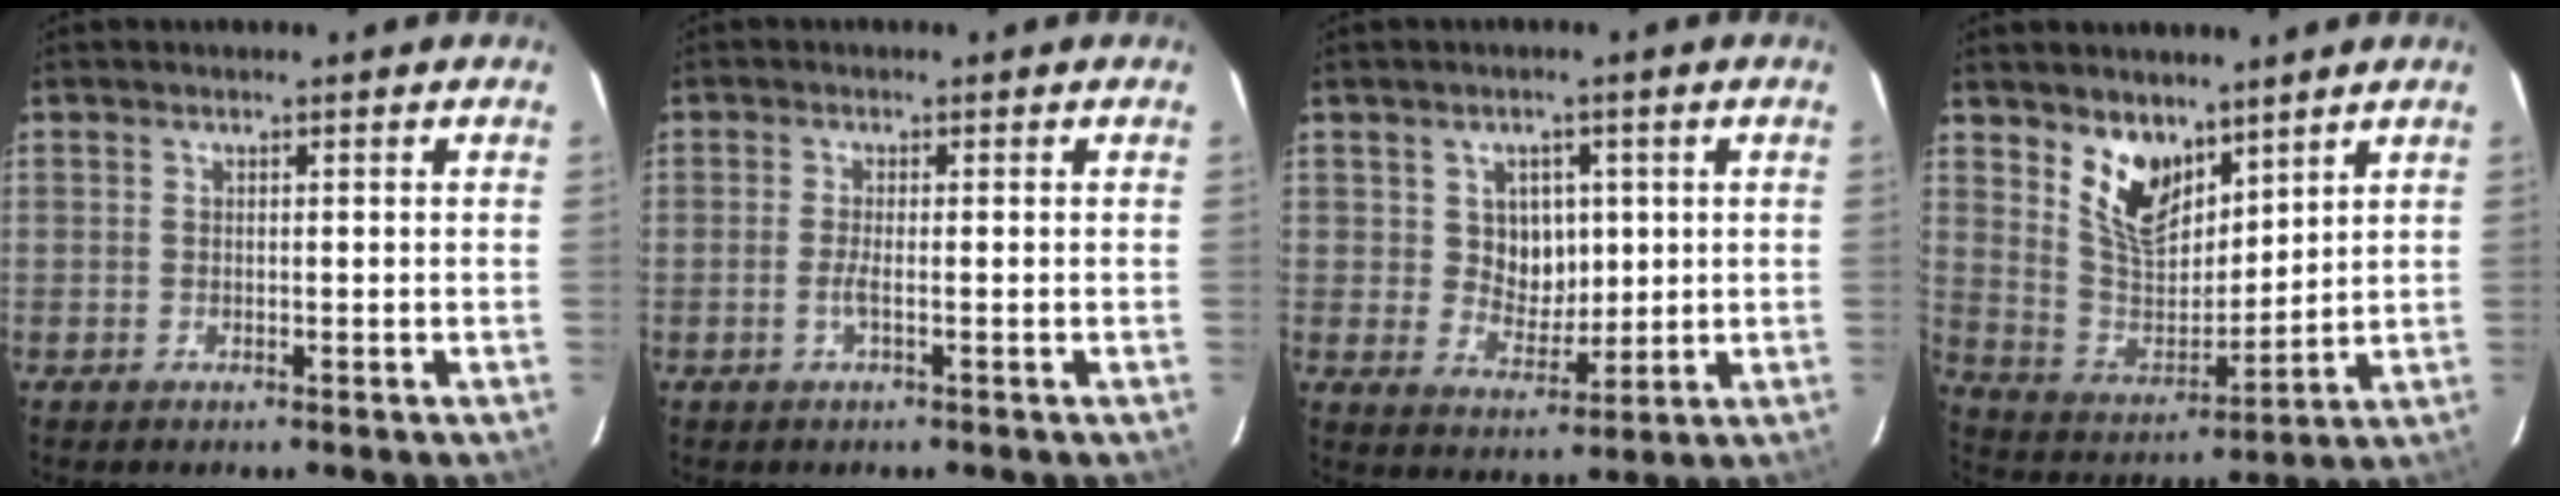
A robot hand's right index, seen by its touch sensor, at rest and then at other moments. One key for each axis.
{"total": 1.8, "fx": -0.7, "fy": -0.1, "fz": 1.7, "tx": -0.034, "ty": -0.003, "tz": -0.016}
{"total": 6.5, "fx": 1.4, "fy": 5.6, "fz": 3.0, "tx": -0.048, "ty": 0.007, "tz": 0.033}
{"total": 11.2, "fx": 7.3, "fy": 6.0, "fz": 5.9, "tx": -0.113, "ty": -0.003, "tz": 0.149}